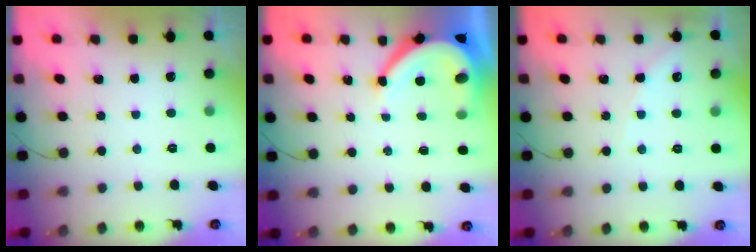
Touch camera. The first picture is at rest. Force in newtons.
{"total": 8.5, "press": 8.5, "slide": 1.1}
{"total": 5.3, "press": 5.3, "slide": 0.7}